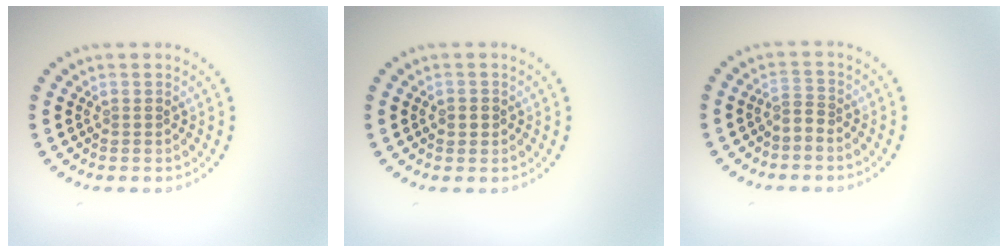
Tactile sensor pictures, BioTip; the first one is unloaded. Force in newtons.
{"total": 1.2, "press": 1.1, "slide": 0.3}
{"total": 1.2, "press": 0.6, "slide": 1.0}